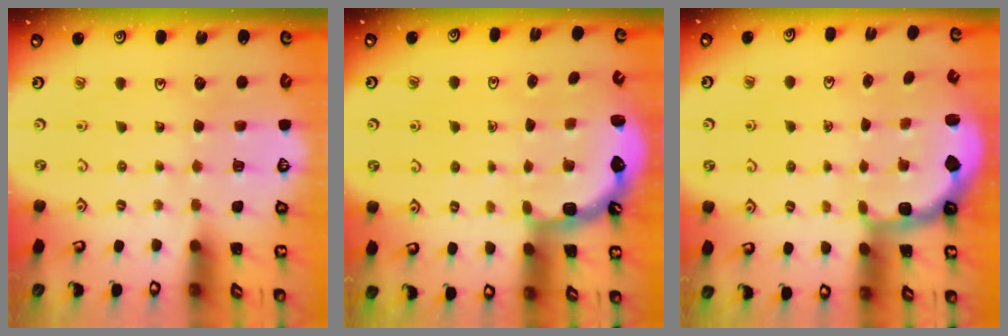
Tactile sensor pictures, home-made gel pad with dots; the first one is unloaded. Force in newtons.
{"total": 2.5, "press": 2.1, "slide": 1.3}
{"total": 2.2, "press": 1.5, "slide": 1.6}